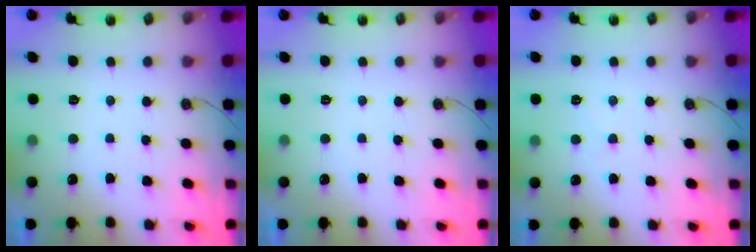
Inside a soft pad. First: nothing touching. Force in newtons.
{"total": 0.0}
{"total": 3.2, "press": 3.2, "slide": 0.5}